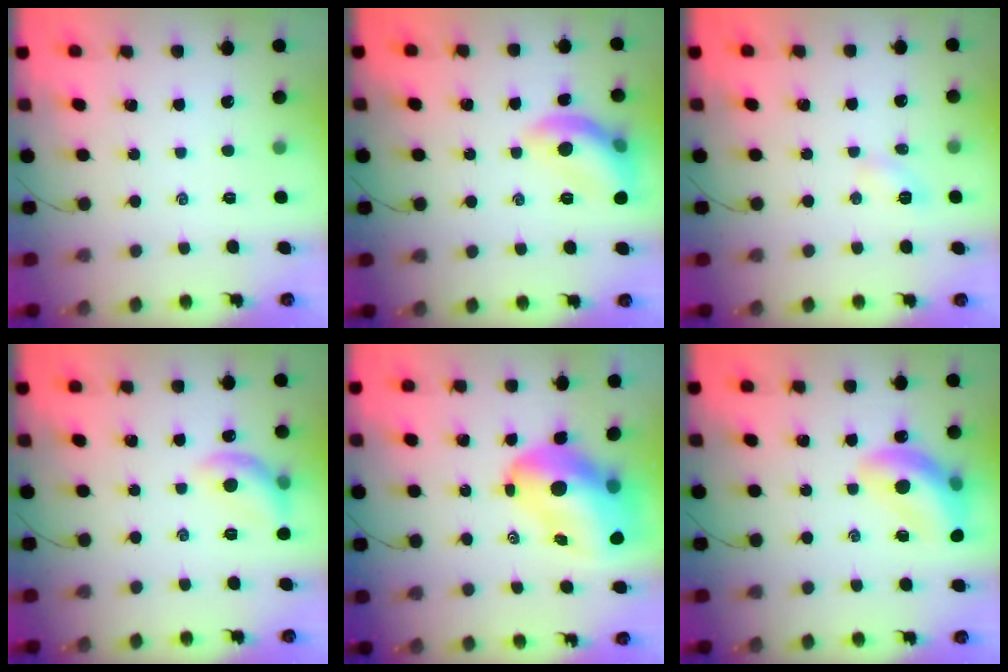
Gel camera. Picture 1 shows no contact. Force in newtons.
{"total": 12.1, "press": 12.1, "slide": 1.0}
{"total": 4.3, "press": 4.1, "slide": 1.3}
{"total": 9.5, "press": 9.5, "slide": 0.7}
{"total": 15.9, "press": 15.1, "slide": 4.7}
{"total": 16.2, "press": 15.8, "slide": 3.7}